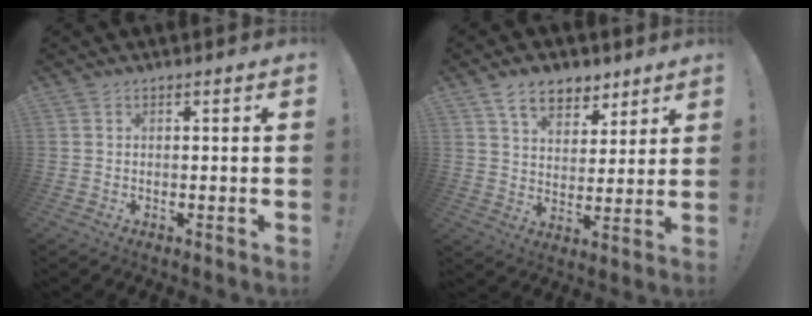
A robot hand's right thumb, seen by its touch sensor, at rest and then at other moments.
{"total": 10.4, "force": [6.7, 6.4, 4.6], "torque": [-0.067, -0.036, 0.129]}